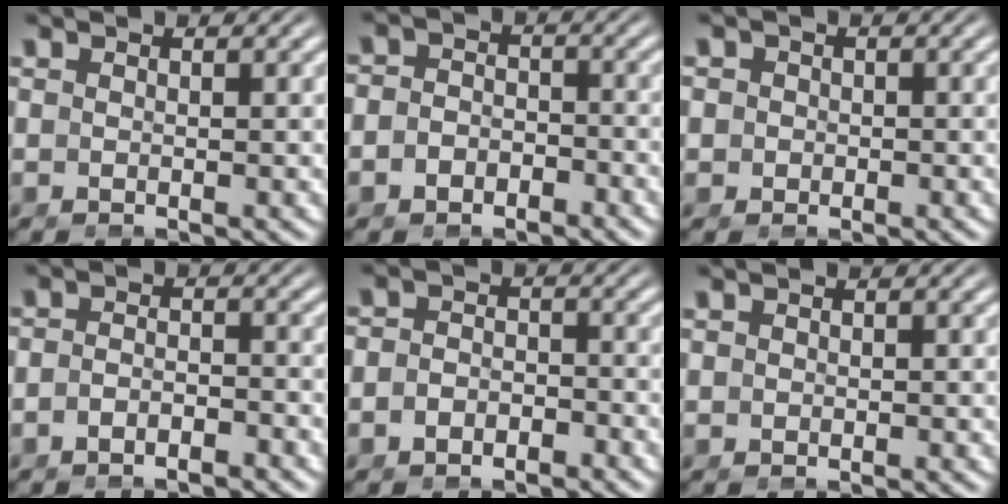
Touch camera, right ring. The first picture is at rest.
{"total": 4.0, "force": [-2.6, 3.0, 0.5], "torque": [-0.020, -0.018, -0.043]}
{"total": 3.2, "force": [-0.4, 3.1, 0.8], "torque": [-0.027, -0.007, -0.010]}
{"total": 2.5, "force": [-2.3, 0.7, 0.7], "torque": [-0.012, -0.006, -0.040]}
{"total": 3.3, "force": [-2.6, 2.1, 0.4], "torque": [-0.014, -0.016, -0.042]}
{"total": 0.6, "force": [-0.1, 0.6, 0.1], "torque": [-0.008, -0.006, 0.002]}